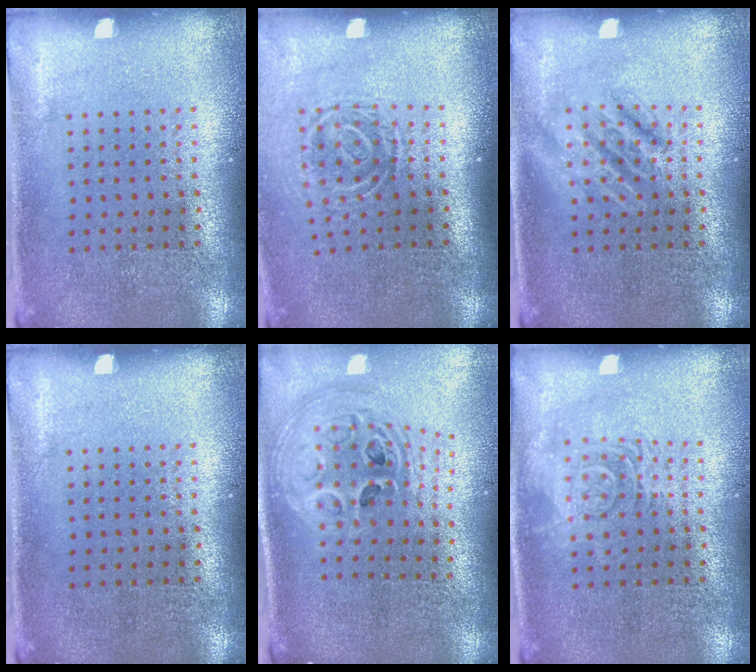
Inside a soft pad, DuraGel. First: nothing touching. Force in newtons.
{"total": 1.6, "press": 1.1, "slide": 1.2}
{"total": 2.3, "press": 2.2, "slide": 0.3}
{"total": 0.0}
{"total": 2.5, "press": 1.8, "slide": 1.7}
{"total": 3.0, "press": 2.9, "slide": 0.4}